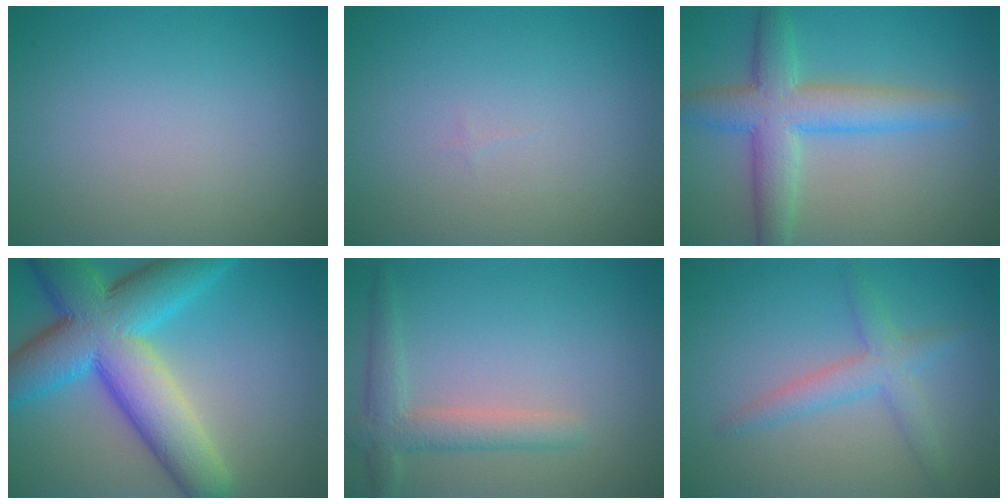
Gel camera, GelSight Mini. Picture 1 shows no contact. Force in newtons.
{"total": 0.0}
{"total": 5.8, "press": 5.8, "slide": 0.2}
{"total": 12.4, "press": 12.4, "slide": 0.3}
{"total": 3.0, "press": 3.0, "slide": 0.2}
{"total": 2.9, "press": 2.9, "slide": 0.1}